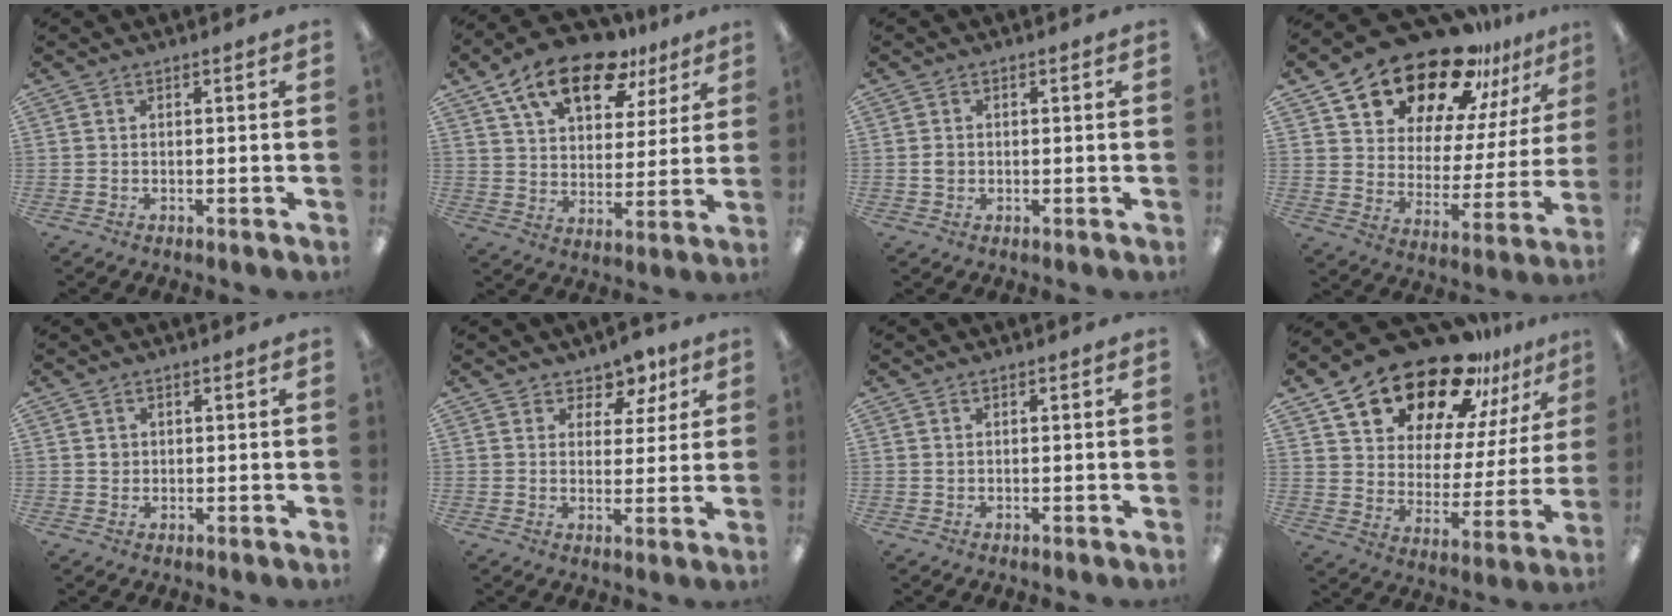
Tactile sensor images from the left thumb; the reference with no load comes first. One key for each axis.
{"total": 17.2, "fx": 11.1, "fy": 8.8, "fz": 9.7, "tx": -0.164, "ty": -0.051, "tz": 0.195}
{"total": 0.9, "fx": 0.0, "fy": 0.8, "fz": 0.3, "tx": -0.006, "ty": 0.004, "tz": -0.002}
{"total": 21.4, "fx": 17.7, "fy": 8.9, "fz": 8.0, "tx": -0.139, "ty": -0.133, "tz": 0.309}
{"total": 1.7, "fx": 0.5, "fy": 1.6, "fz": 0.3, "tx": -0.001, "ty": 0.002, "tz": 0.007}
{"total": 6.2, "fx": 4.5, "fy": 4.0, "fz": 1.3, "tx": -0.020, "ty": -0.028, "tz": 0.080}
{"total": 0.5, "fx": 0.3, "fy": 0.4, "fz": 0.2, "tx": -0.004, "ty": 0.003, "tz": 0.005}
{"total": 22.6, "fx": 18.0, "fy": 9.8, "fz": 9.5, "tx": -0.163, "ty": -0.123, "tz": 0.315}